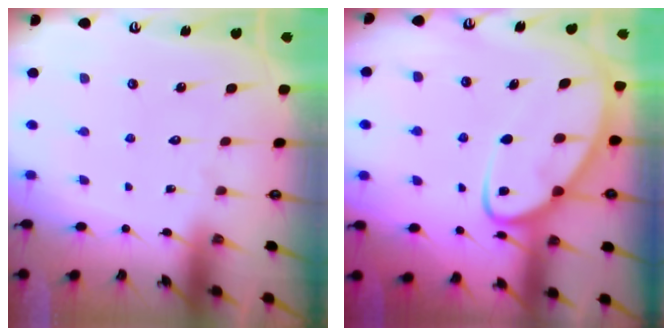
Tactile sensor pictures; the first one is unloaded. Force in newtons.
{"total": 10.2, "press": 10.2, "slide": 0.9}